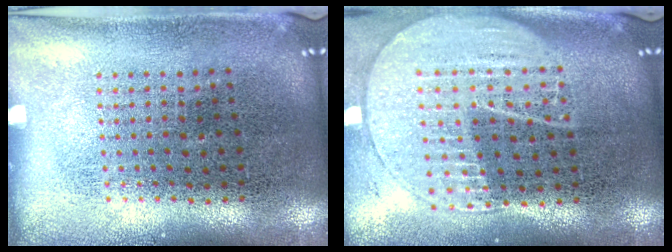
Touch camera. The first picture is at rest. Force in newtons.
{"total": 1.9, "press": 1.8, "slide": 0.8}